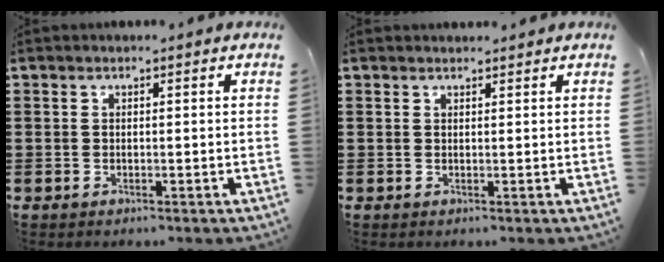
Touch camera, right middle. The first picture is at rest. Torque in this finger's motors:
{"motor_torque": [-0.53, -0.46, 0.02, -0.01]}